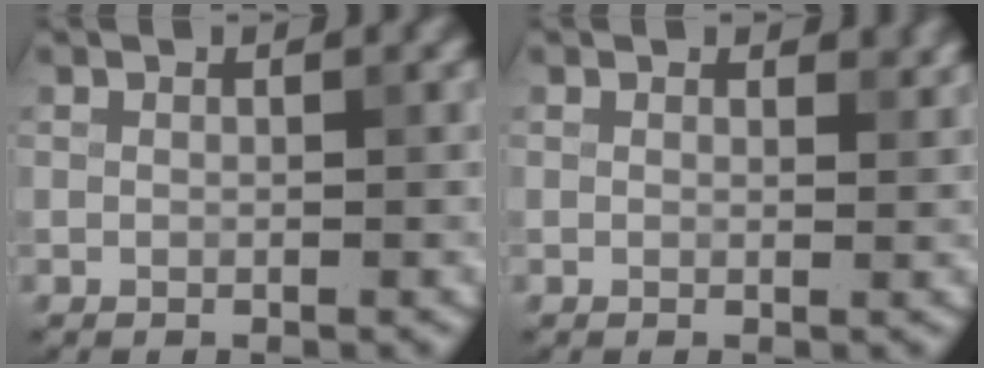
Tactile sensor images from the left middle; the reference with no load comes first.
{"total": 1.0, "force": [0.8, 0.5, 0.5], "torque": [-0.003, -0.003, 0.011]}